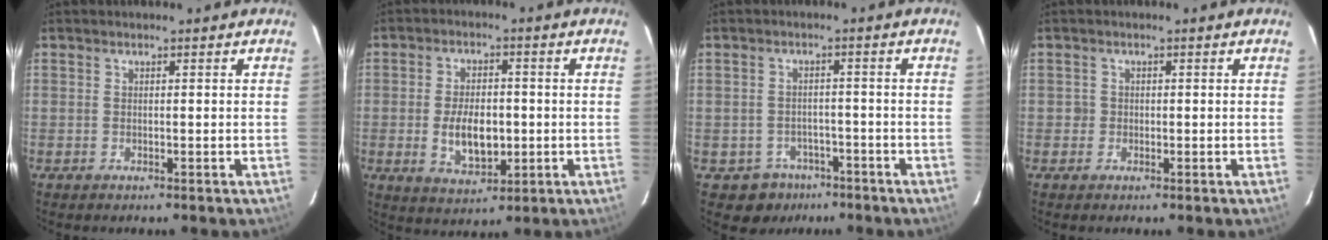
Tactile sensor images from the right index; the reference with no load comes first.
{"total": 8.8, "force": [-1.2, 4.9, 7.2], "torque": [-0.138, -0.005, -0.013]}
{"total": 5.8, "force": [-3.8, 4.4, 0.5], "torque": [-0.024, 0.020, -0.045]}
{"total": 1.2, "force": [-0.3, 1.1, 0.0], "torque": [0.001, 0.001, -0.005]}